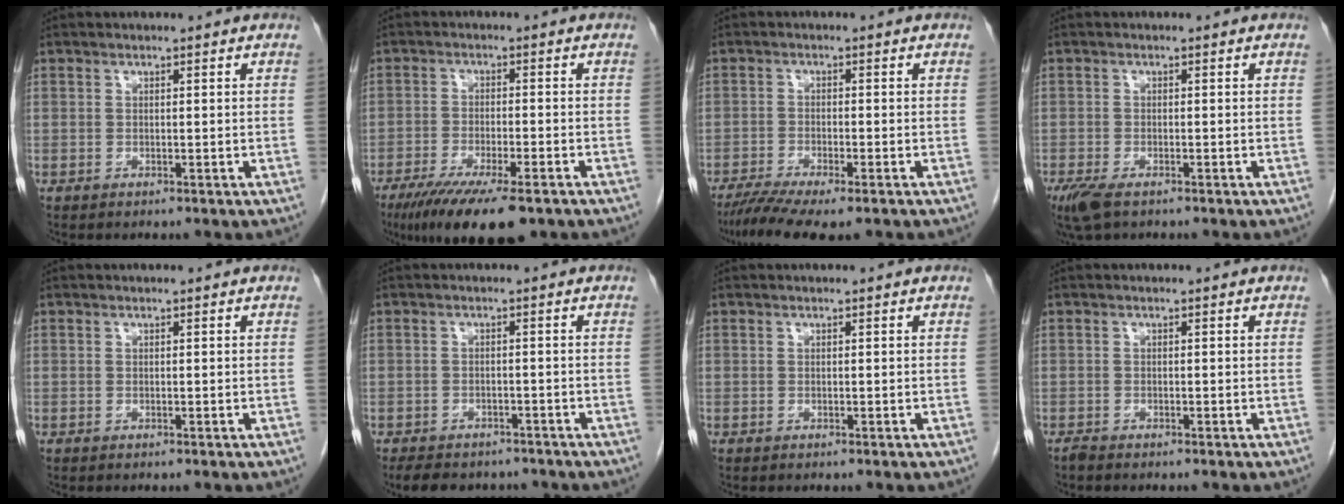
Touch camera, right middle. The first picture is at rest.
{"total": 12.6, "force": [-8.8, 2.3, 8.7], "torque": [-0.138, -0.028, -0.139]}
{"total": 7.6, "force": [-5.9, 0.7, 4.7], "torque": [-0.079, -0.016, -0.096]}
{"total": 4.5, "force": [-3.0, 1.7, 3.0], "torque": [-0.066, -0.013, -0.051]}
{"total": 0.0}
{"total": 9.3, "force": [-7.9, 4.0, 3.1], "torque": [-0.055, -0.001, -0.100]}
{"total": 0.0}
{"total": 0.7, "force": [-0.6, 0.0, 0.2], "torque": [-0.012, -0.003, -0.014]}